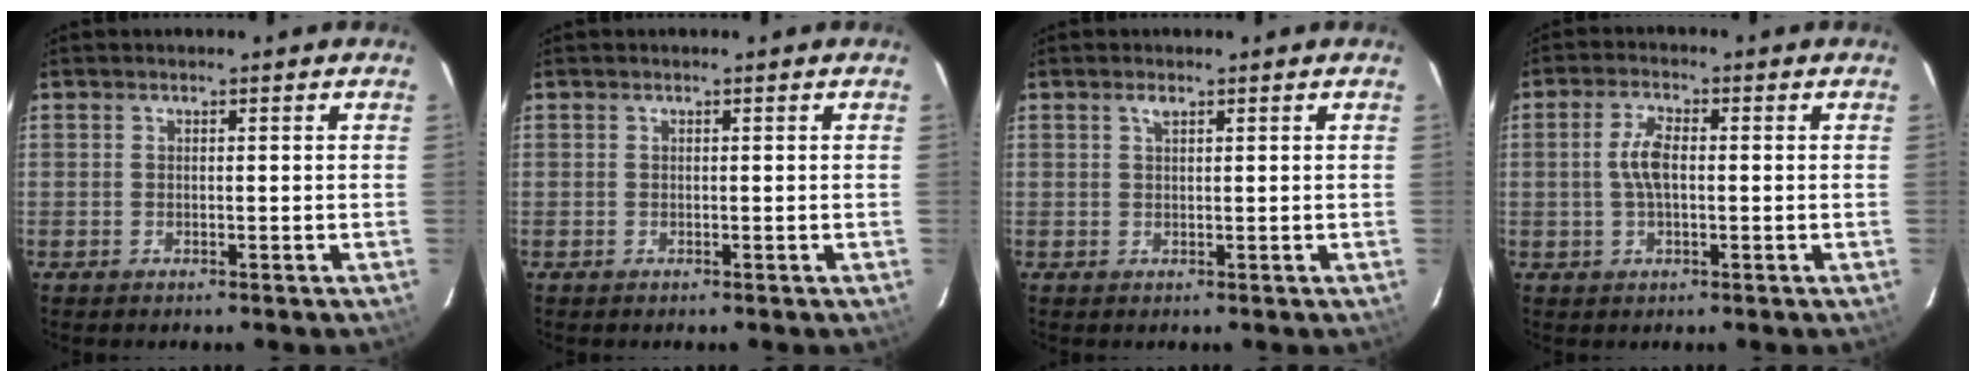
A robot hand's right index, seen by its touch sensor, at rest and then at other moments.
{"total": 0.0}
{"total": 1.0, "force": [0.6, 0.4, 0.7], "torque": [-0.014, 0.003, 0.011]}
{"total": 4.9, "force": [0.0, 2.0, 4.4], "torque": [-0.091, 0.006, 0.001]}